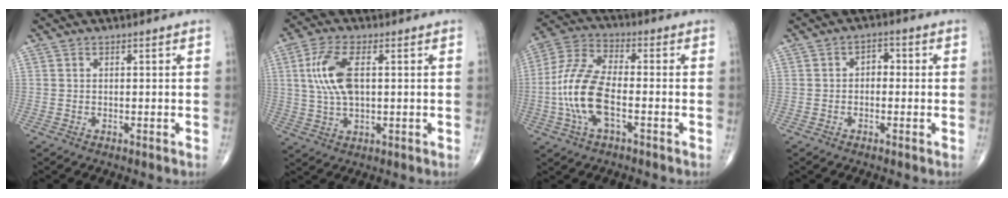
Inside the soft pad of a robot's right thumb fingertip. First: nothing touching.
{"total": 9.4, "force": [1.6, 4.4, 8.2], "torque": [-0.176, 0.005, 0.032]}
{"total": 12.9, "force": [-3.0, 5.6, 11.2], "torque": [-0.247, 0.028, -0.062]}
{"total": 2.7, "force": [-0.2, 1.9, 1.9], "torque": [-0.009, 0.012, -0.014]}